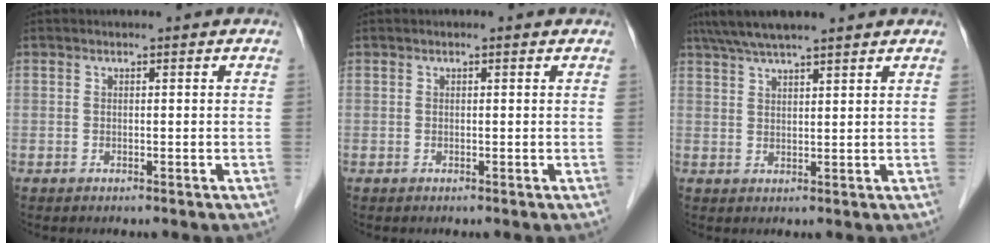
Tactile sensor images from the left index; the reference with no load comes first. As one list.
[{"total": 0.0}, {"total": 8.9, "force": [7.5, 0.4, 4.9], "torque": [-0.081, 0.043, 0.114]}]